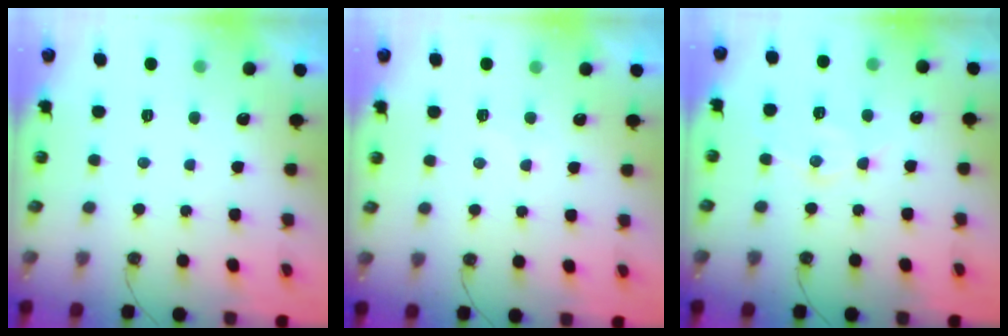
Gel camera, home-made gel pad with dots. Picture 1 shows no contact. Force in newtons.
{"total": 4.4, "press": 4.4, "slide": 0.6}
{"total": 9.1, "press": 9.1, "slide": 0.7}